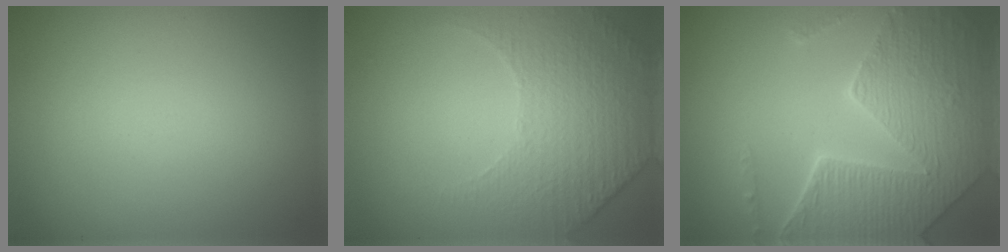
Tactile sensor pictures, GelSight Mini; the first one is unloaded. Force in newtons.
{"total": 5.0, "press": 3.3, "slide": 3.8}
{"total": 8.3, "press": 5.8, "slide": 5.9}